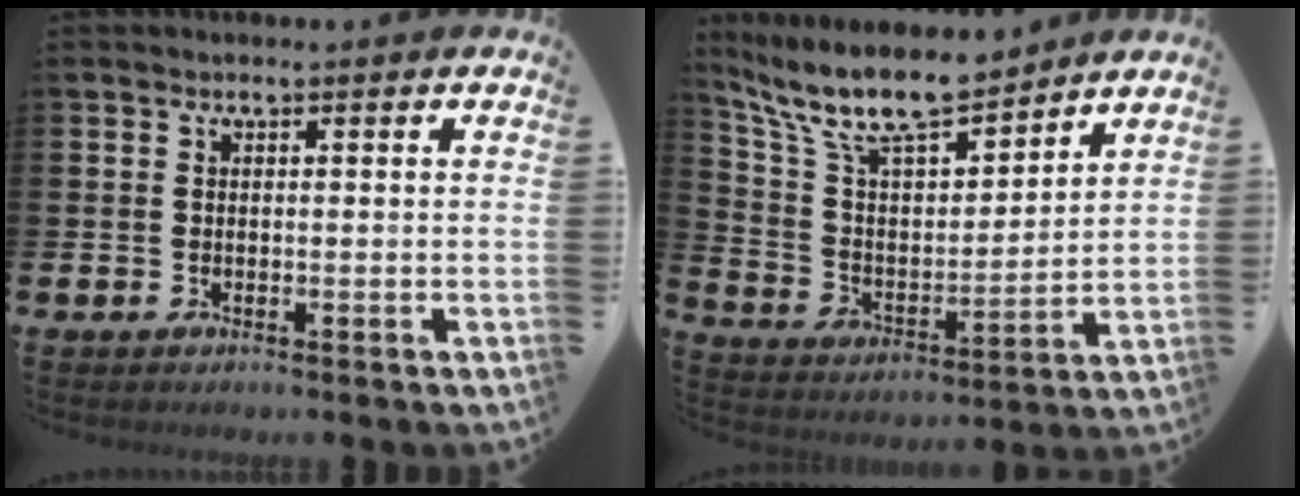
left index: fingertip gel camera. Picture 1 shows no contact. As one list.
[{"total": 11.6, "force": [10.0, 2.9, 5.1], "torque": [-0.130, -0.058, 0.176]}]